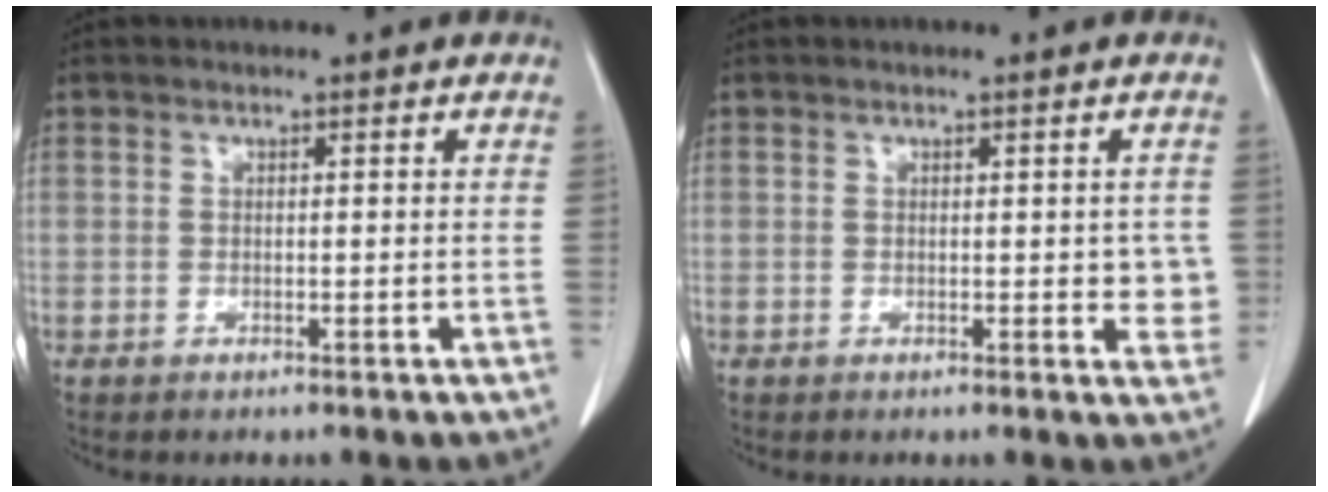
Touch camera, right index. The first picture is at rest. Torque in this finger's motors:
{"motor_torque": [0.28, -0.05, 0.07, 0.02]}